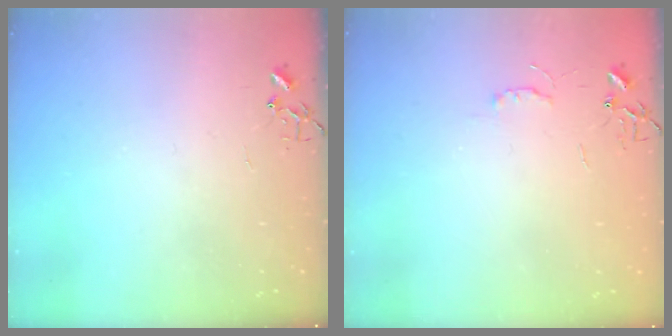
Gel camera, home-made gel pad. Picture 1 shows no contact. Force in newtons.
{"total": 4.2, "press": 4.2, "slide": 0.6}